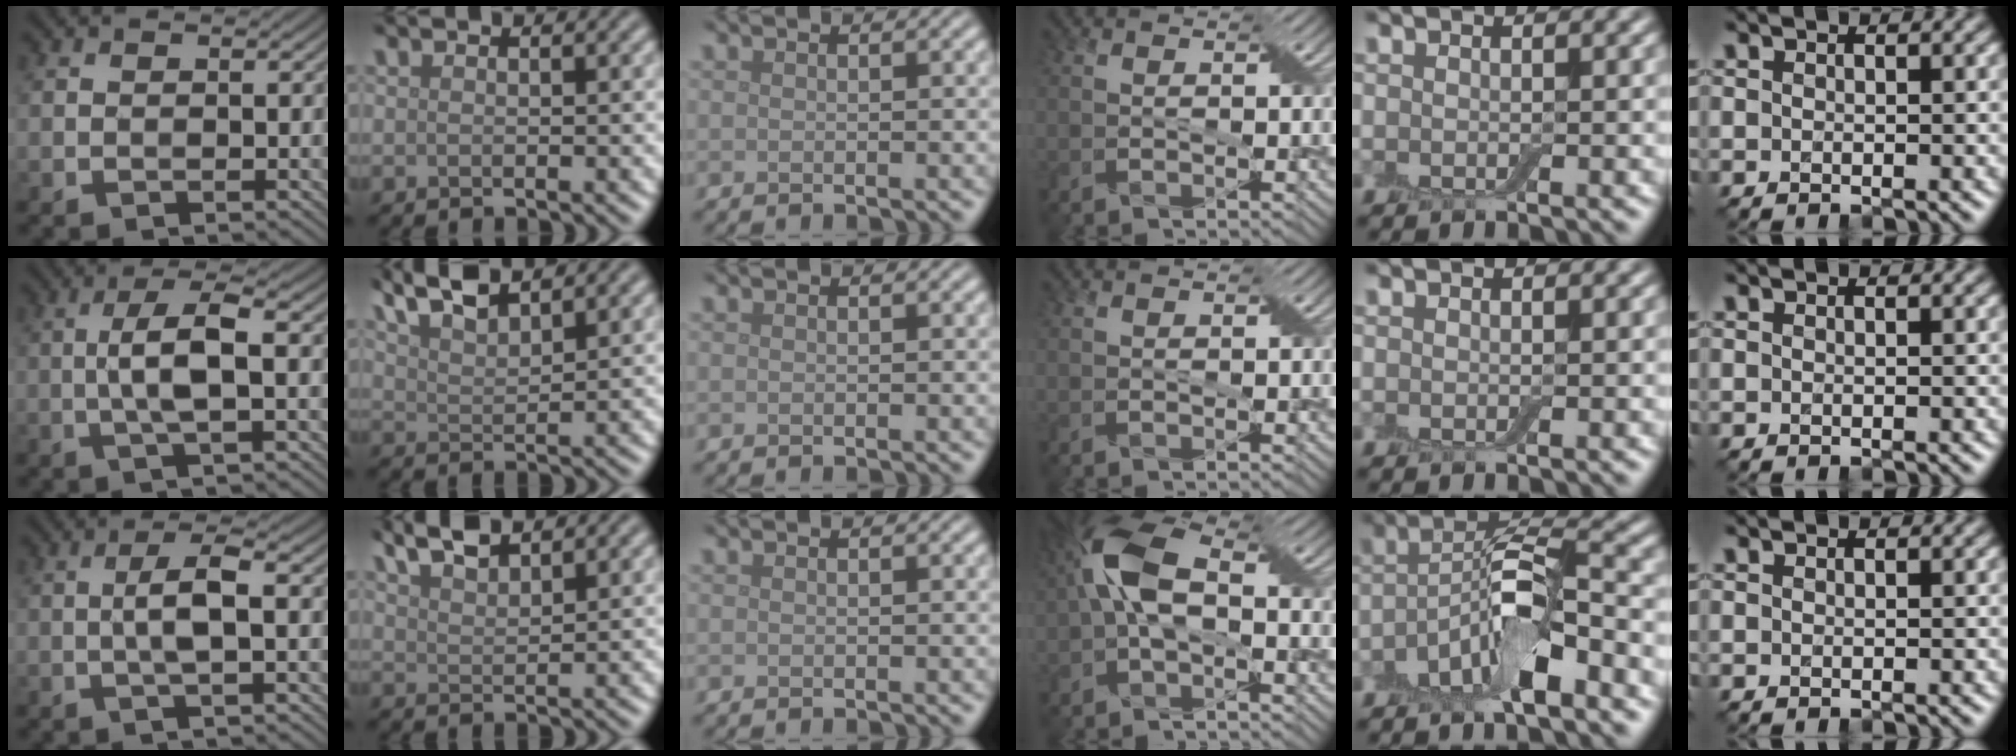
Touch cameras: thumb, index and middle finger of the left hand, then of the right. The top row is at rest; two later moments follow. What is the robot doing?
{"motion": "insert", "object": "box of matches"}